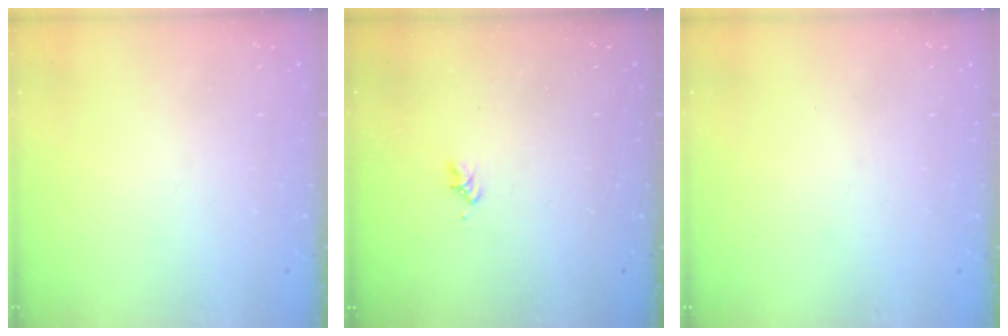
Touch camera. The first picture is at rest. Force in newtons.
{"total": 1.6, "press": 1.6, "slide": 0.3}
{"total": 0.5, "press": 0.5, "slide": 0.1}